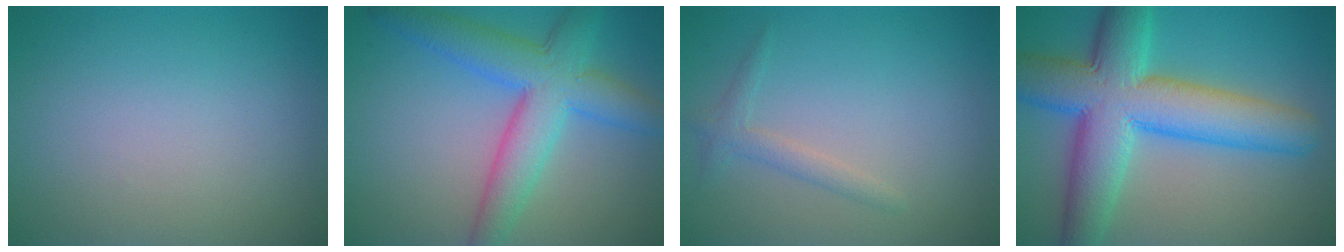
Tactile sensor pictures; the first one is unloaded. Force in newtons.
{"total": 7.0, "press": 7.0, "slide": 0.2}
{"total": 1.5, "press": 1.5, "slide": 0.0}
{"total": 11.2, "press": 11.2, "slide": 0.3}